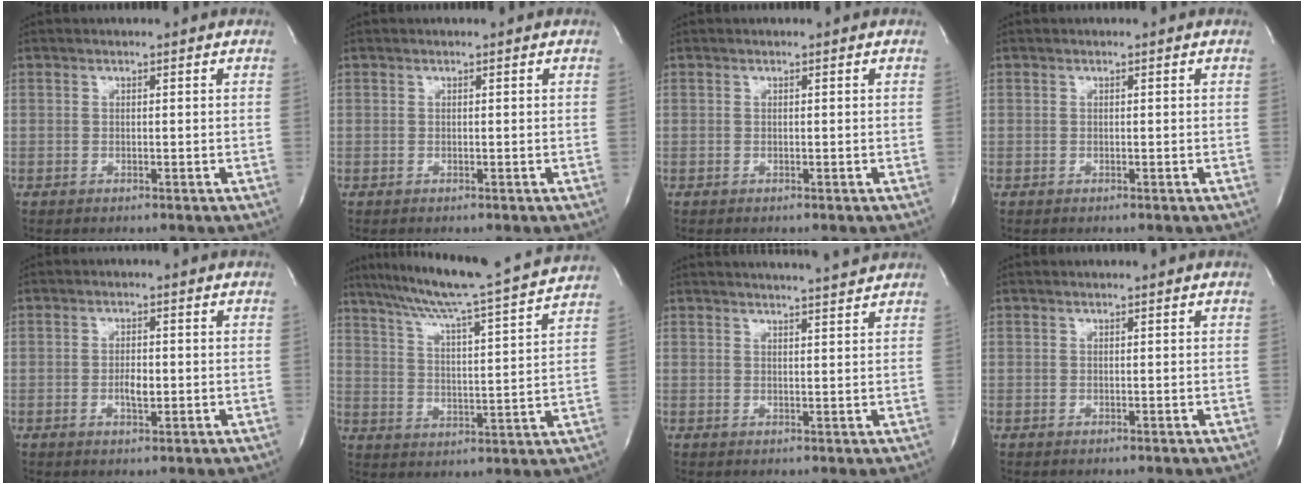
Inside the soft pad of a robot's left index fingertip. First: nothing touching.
{"total": 0.0}
{"total": 0.0}
{"total": 0.0}
{"total": 2.5, "force": [-0.5, 0.9, 2.3], "torque": [-0.044, 0.001, -0.005]}
{"total": 20.7, "force": [18.3, -1.2, 9.6], "torque": [-0.165, -0.013, 0.259]}
{"total": 7.8, "force": [7.4, -0.6, 2.3], "torque": [-0.039, 0.005, 0.090]}
{"total": 0.6, "force": [0.6, -0.1, 0.3], "torque": [-0.003, 0.005, 0.012]}